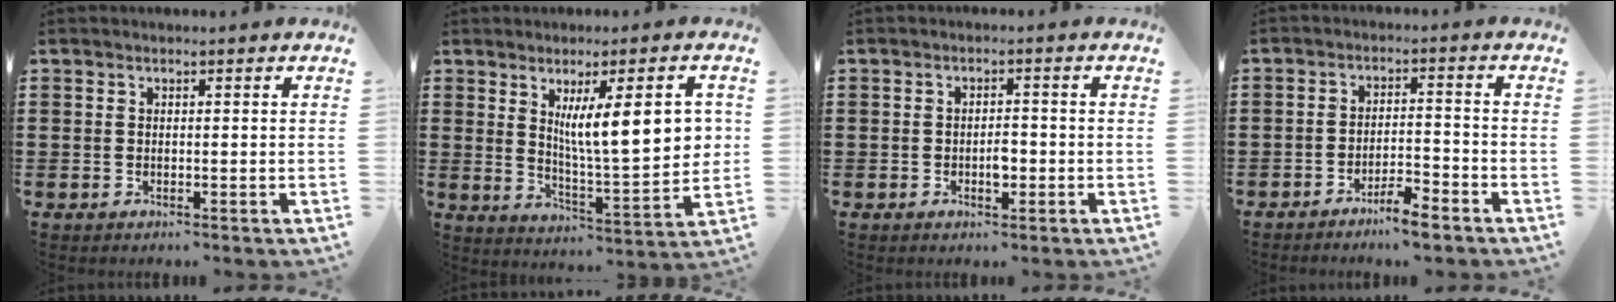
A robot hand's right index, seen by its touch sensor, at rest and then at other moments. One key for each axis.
{"total": 11.3, "fx": 3.2, "fy": 2.4, "fz": 10.6, "tx": -0.175, "ty": -0.006, "tz": 0.050}
{"total": 2.5, "fx": -0.7, "fy": 1.1, "fz": 2.1, "tx": -0.039, "ty": 0.002, "tz": -0.013}
{"total": 4.0, "fx": -3.7, "fy": 0.3, "fz": 1.6, "tx": -0.031, "ty": 0.006, "tz": -0.071}